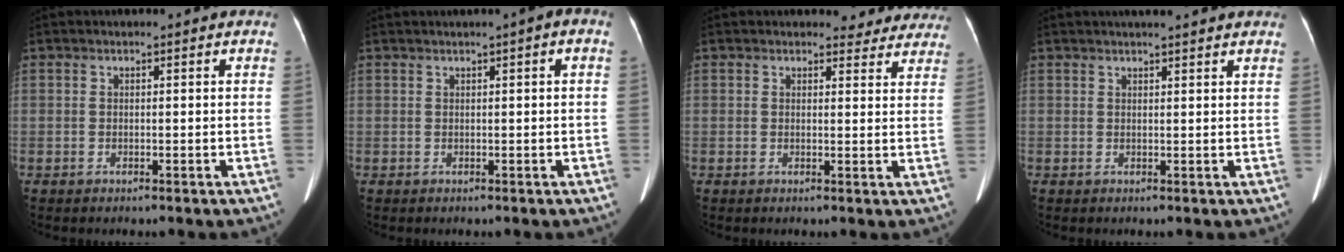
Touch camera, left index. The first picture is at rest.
{"total": 1.9, "force": [0.6, 0.1, 1.8], "torque": [-0.027, 0.009, 0.006]}
{"total": 6.1, "force": [5.7, 2.3, 0.3], "torque": [0.024, -0.009, 0.040]}
{"total": 8.0, "force": [7.1, 0.9, 3.7], "torque": [-0.049, 0.027, 0.081]}